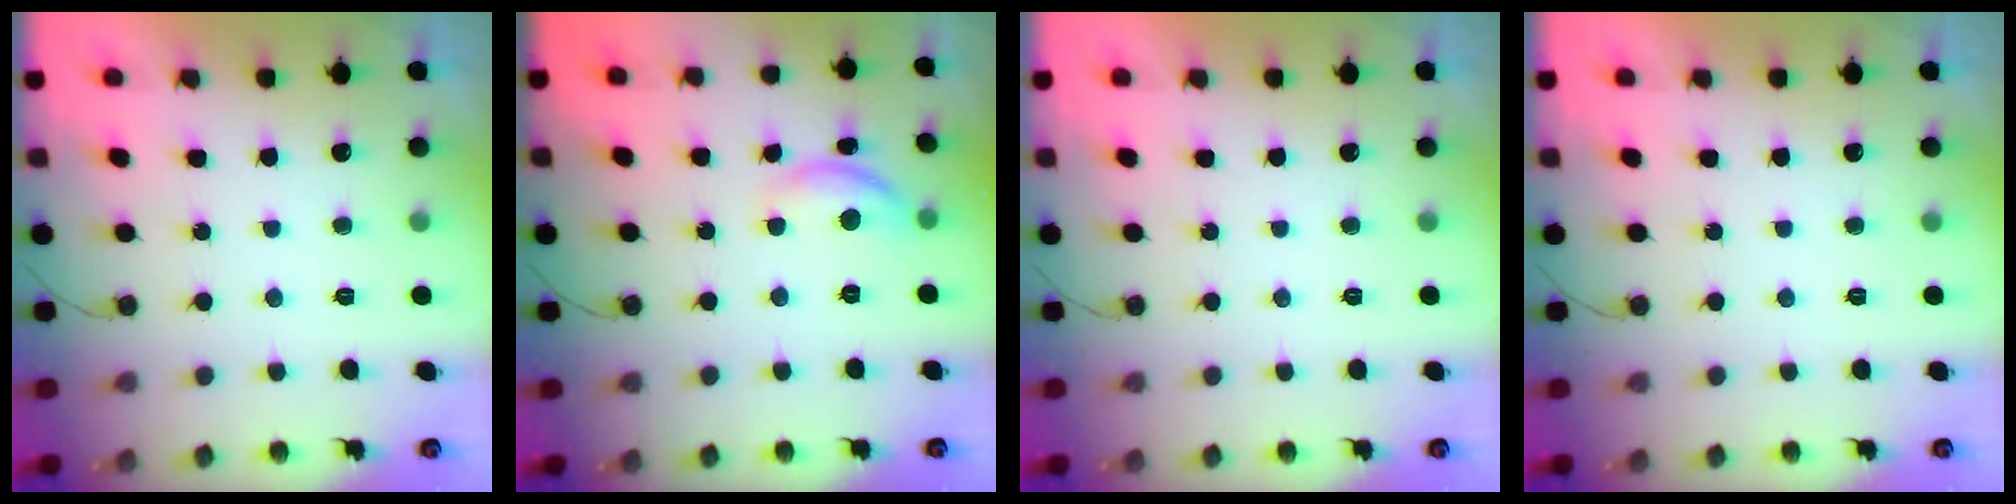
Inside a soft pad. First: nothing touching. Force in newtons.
{"total": 9.3, "press": 9.3, "slide": 0.6}
{"total": 0.0}
{"total": 0.0}